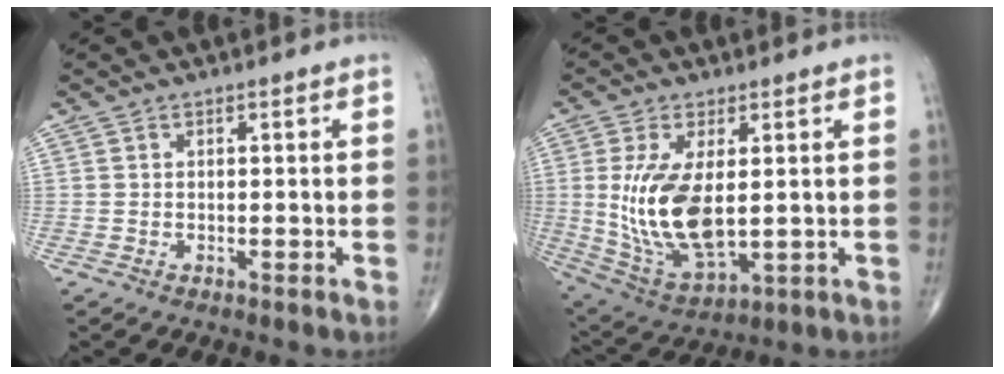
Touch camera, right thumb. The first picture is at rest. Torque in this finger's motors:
{"motor_torque": [-0.18, 0.73, 0.90, 0.65, 0.13]}